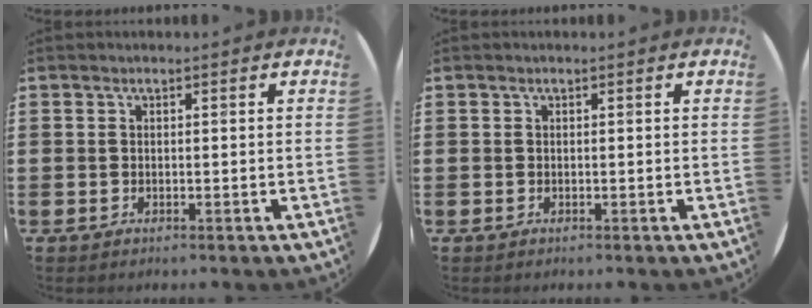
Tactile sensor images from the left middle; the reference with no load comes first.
{"total": 0.0}